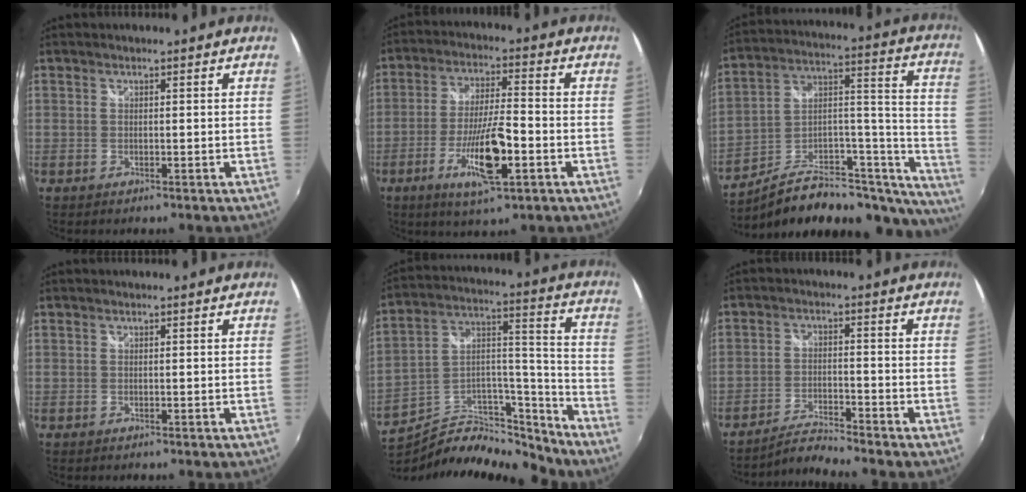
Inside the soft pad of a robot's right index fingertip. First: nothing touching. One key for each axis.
{"total": 12.2, "fx": -4.9, "fy": 2.0, "fz": 11.0, "tx": -0.215, "ty": -0.014, "tz": -0.087}
{"total": 25.1, "fx": -16.4, "fy": 11.3, "fz": 15.3, "tx": -0.189, "ty": 0.039, "tz": -0.239}
{"total": 0.0}
{"total": 16.9, "fx": -15.4, "fy": 4.8, "fz": 5.1, "tx": -0.079, "ty": 0.043, "tz": -0.265}
{"total": 5.0, "fx": -4.9, "fy": -1.1, "fz": 0.4, "tx": -0.027, "ty": 0.005, "tz": -0.096}